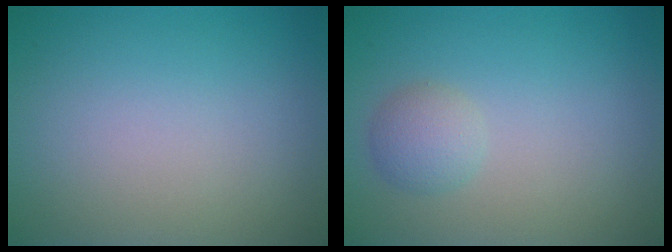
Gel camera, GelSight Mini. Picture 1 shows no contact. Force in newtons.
{"total": 1.8, "press": 1.8, "slide": 0.1}